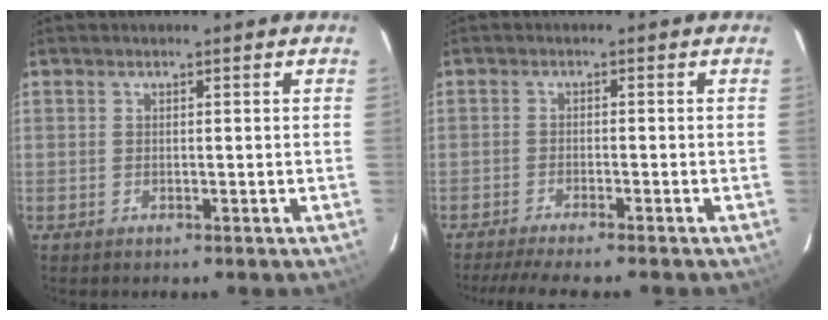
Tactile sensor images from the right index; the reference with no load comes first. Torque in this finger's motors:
{"motor_torque": [0.45, -0.89, 0.30, 0.06]}